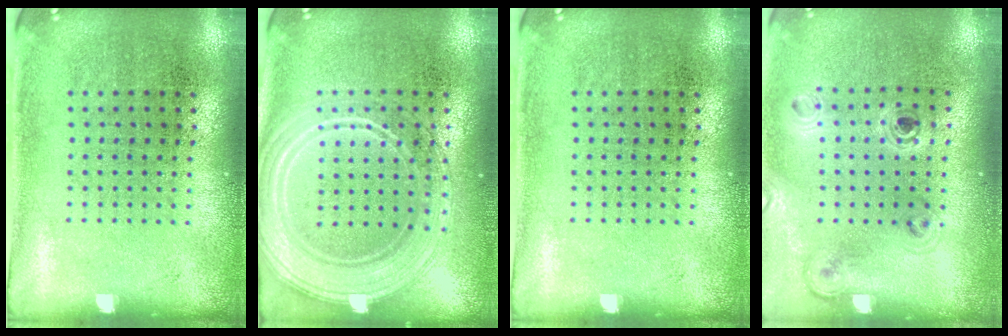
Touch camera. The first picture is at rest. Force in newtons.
{"total": 2.9, "press": 2.8, "slide": 0.4}
{"total": 0.0}
{"total": 1.1, "press": 1.0, "slide": 0.3}